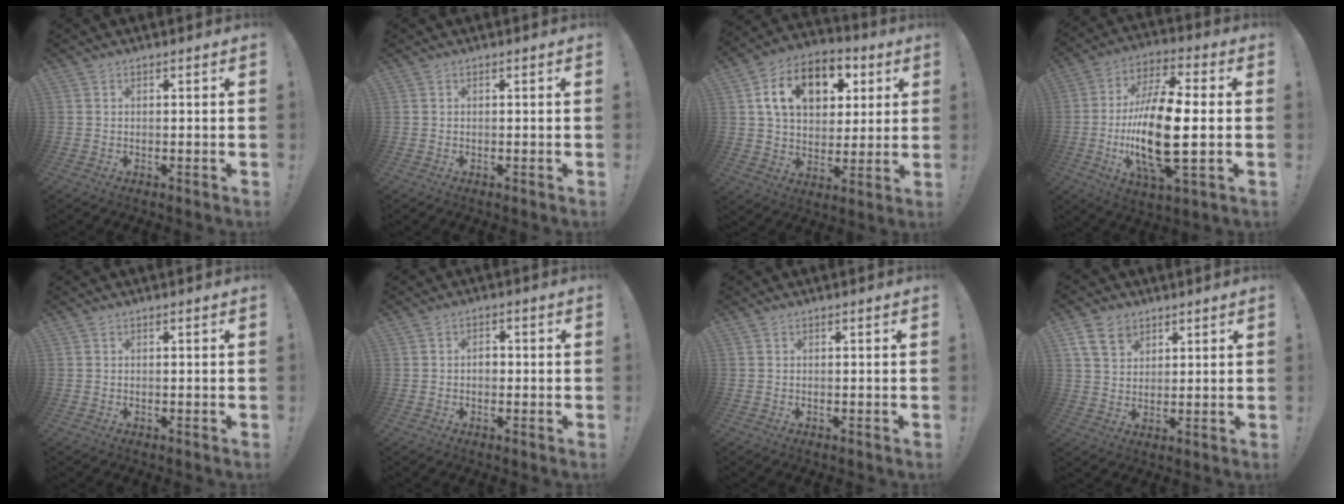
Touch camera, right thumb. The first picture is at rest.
{"total": 0.0}
{"total": 16.4, "force": [6.0, 11.4, 10.2], "torque": [-0.157, -0.010, 0.109]}
{"total": 20.6, "force": [-2.2, 7.2, 19.2], "torque": [-0.376, -0.011, -0.041]}
{"total": 0.0}
{"total": 2.7, "force": [-0.6, 1.9, 1.9], "torque": [-0.029, 0.006, -0.012]}
{"total": 0.0}
{"total": 8.3, "force": [4.8, 5.7, 3.7], "torque": [-0.058, -0.016, 0.094]}